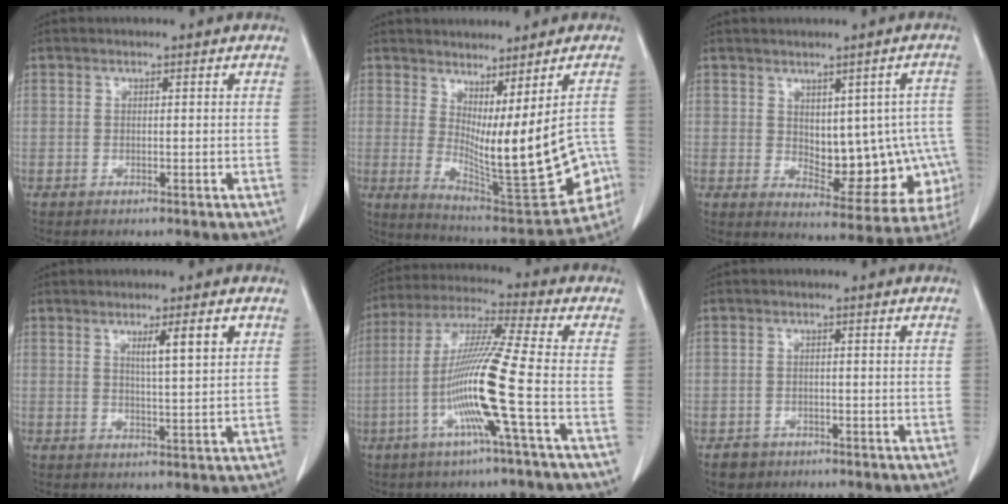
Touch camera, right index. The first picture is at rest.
{"total": 15.6, "force": [-1.1, 3.7, 15.2], "torque": [-0.202, -0.024, 0.012]}
{"total": 13.4, "force": [-0.6, 6.8, 11.5], "torque": [-0.130, 0.010, 0.014]}
{"total": 5.4, "force": [2.4, 0.1, 4.8], "torque": [-0.072, -0.002, 0.038]}
{"total": 13.4, "force": [-3.8, -1.8, 12.7], "torque": [-0.254, -0.007, -0.084]}
{"total": 2.5, "force": [-1.4, 2.1, 0.1], "torque": [-0.004, 0.009, -0.021]}